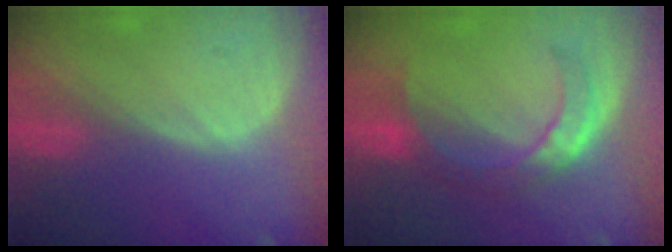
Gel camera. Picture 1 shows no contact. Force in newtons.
{"total": 6.8, "press": 6.6, "slide": 1.9}